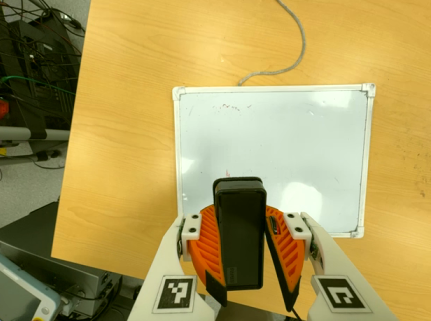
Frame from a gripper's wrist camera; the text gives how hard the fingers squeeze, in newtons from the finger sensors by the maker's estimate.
{"total": 9.6, "left": 9.4, "right": 9.9}